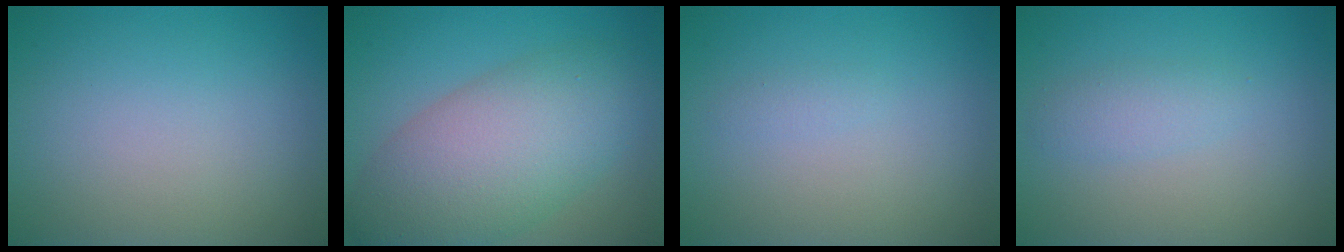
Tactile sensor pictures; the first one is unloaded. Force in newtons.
{"total": 8.9, "press": 8.9, "slide": 0.5}
{"total": 0.6, "press": 0.6, "slide": 0.0}
{"total": 1.7, "press": 1.7, "slide": 0.1}